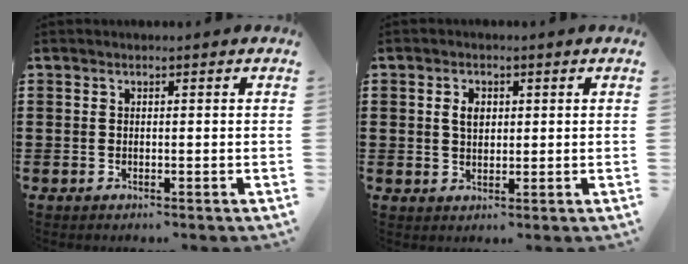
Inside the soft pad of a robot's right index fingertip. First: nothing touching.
{"total": 2.7, "force": [0.7, 1.7, 1.9], "torque": [-0.043, 0.008, 0.011]}